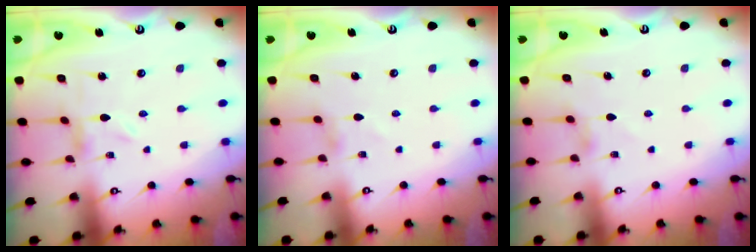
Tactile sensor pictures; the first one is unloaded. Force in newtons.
{"total": 2.5, "press": 2.5, "slide": 0.4}
{"total": 1.9, "press": 1.9, "slide": 0.4}